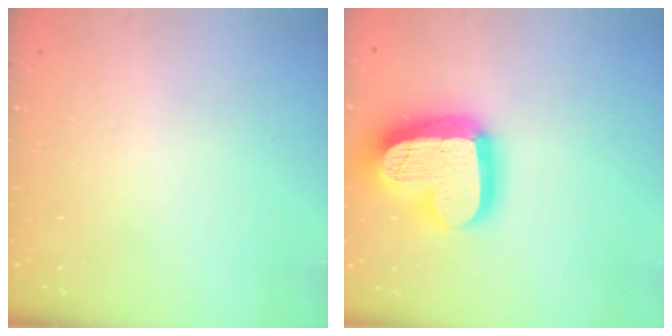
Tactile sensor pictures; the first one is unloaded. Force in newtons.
{"total": 23.3, "press": 23.3, "slide": 1.9}